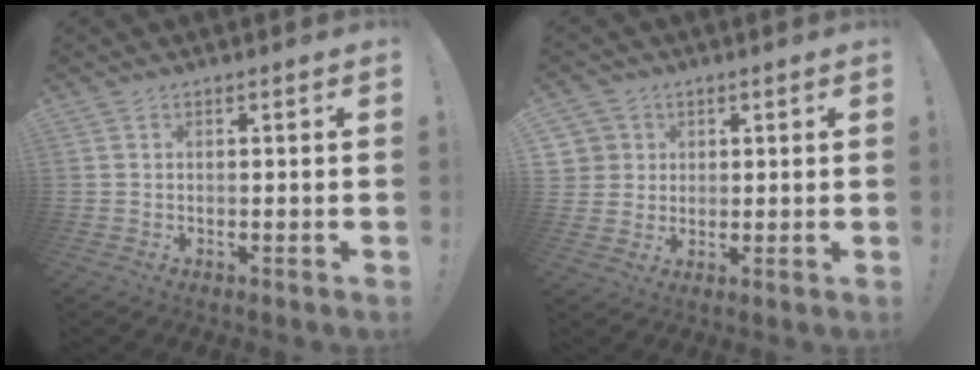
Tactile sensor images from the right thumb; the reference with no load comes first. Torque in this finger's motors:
{"motor_torque": [-0.08, 0.38, 0.28, 0.28, 0.01]}